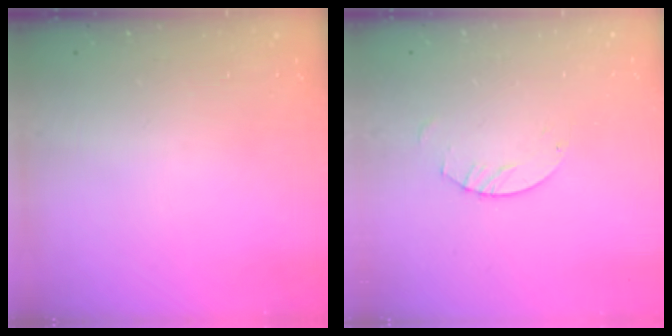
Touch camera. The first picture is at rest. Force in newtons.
{"total": 2.5, "press": 2.5, "slide": 0.1}